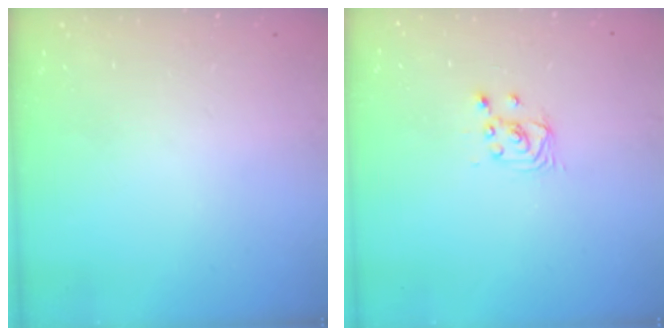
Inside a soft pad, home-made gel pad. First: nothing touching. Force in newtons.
{"total": 2.5, "press": 2.5, "slide": 0.2}